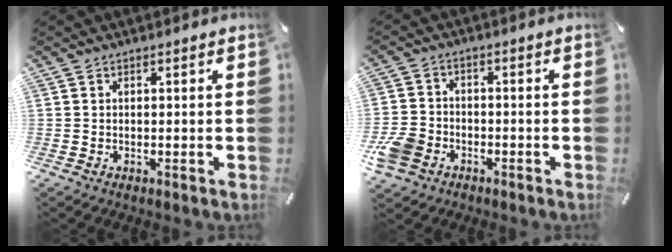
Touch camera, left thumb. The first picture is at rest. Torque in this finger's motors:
{"motor_torque": [-0.04, 0.21, 0.12, 0.03, 0.03]}